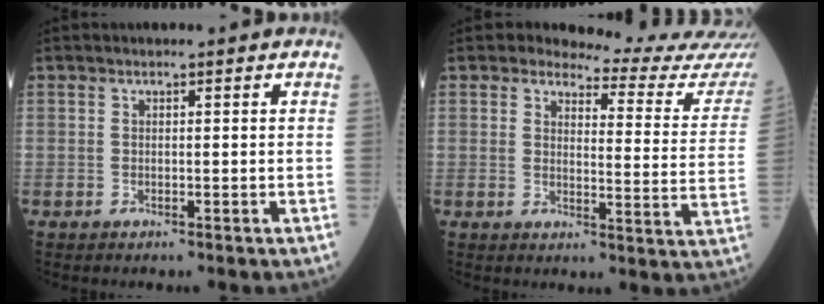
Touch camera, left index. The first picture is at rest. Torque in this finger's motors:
{"motor_torque": [1.14, -1.01, 0.08, -0.02]}